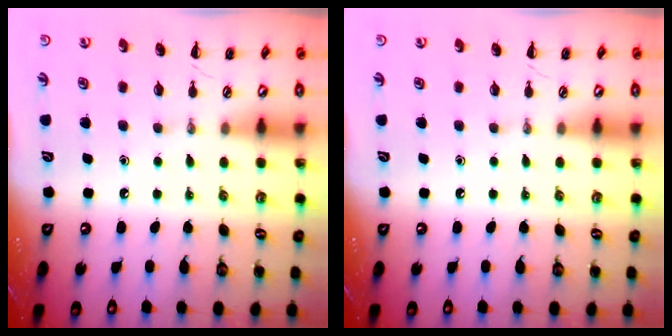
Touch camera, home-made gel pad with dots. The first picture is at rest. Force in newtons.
{"total": 0.0}